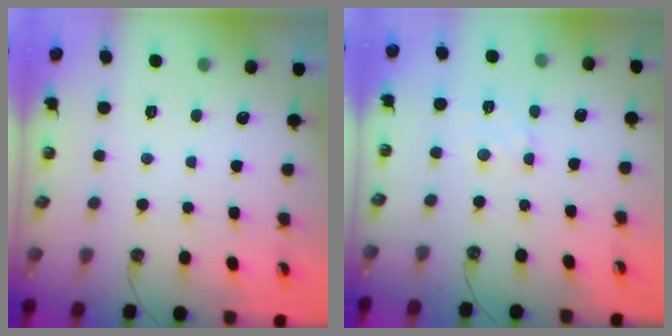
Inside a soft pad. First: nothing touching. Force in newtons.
{"total": 5.5, "press": 5.4, "slide": 0.7}